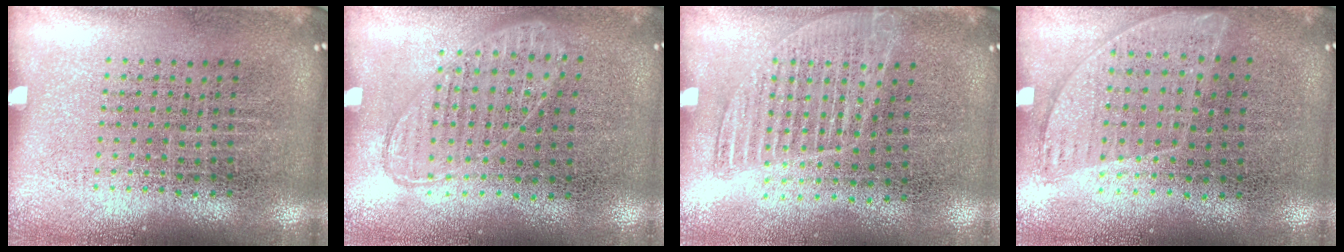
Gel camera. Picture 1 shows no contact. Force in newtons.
{"total": 0.9, "press": 0.9, "slide": 0.3}
{"total": 1.0, "press": 0.9, "slide": 0.5}
{"total": 0.9, "press": 0.7, "slide": 0.5}